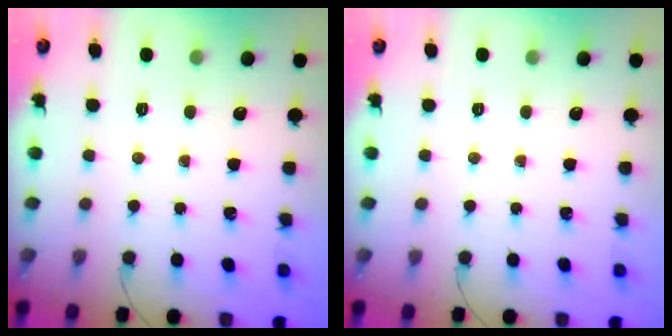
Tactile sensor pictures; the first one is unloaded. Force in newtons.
{"total": 0.0}